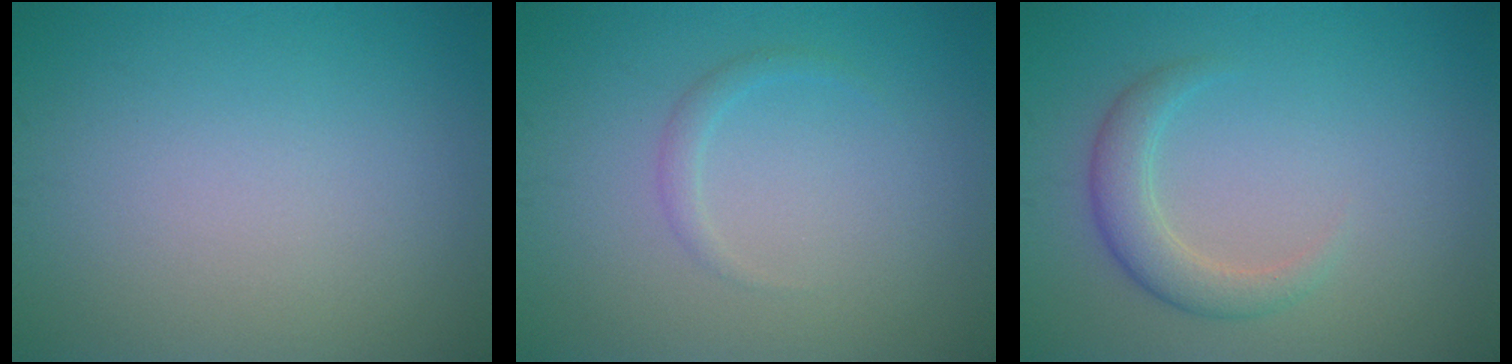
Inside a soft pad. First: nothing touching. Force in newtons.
{"total": 1.0, "press": 1.0, "slide": 0.1}
{"total": 2.7, "press": 2.7, "slide": 0.2}